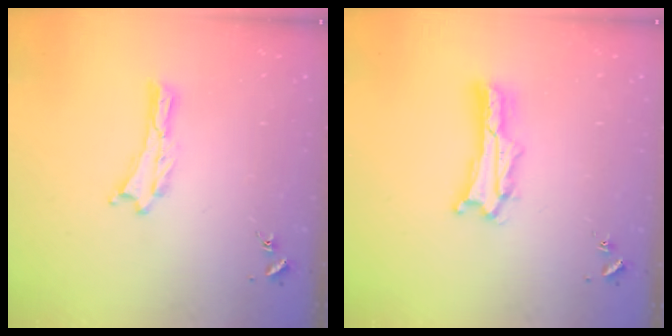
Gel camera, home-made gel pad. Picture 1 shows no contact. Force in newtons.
{"total": 2.0, "press": 2.0, "slide": 0.3}